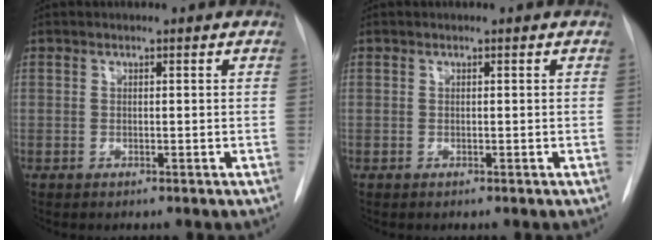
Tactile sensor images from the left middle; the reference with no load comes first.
{"total": 0.0}